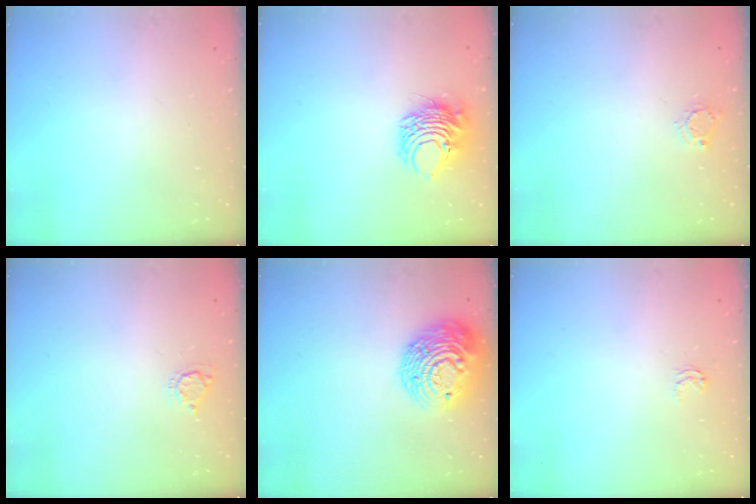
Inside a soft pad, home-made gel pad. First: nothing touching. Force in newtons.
{"total": 8.3, "press": 8.2, "slide": 1.2}
{"total": 3.2, "press": 3.2, "slide": 0.2}
{"total": 5.0, "press": 5.0, "slide": 0.4}
{"total": 16.8, "press": 16.7, "slide": 1.3}
{"total": 2.6, "press": 2.6, "slide": 0.4}